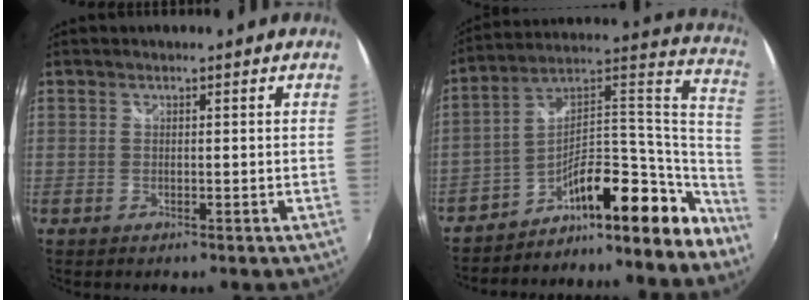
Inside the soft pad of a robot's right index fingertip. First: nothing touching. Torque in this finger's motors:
{"motor_torque": [0.73, -0.73, 0.72, 0.07]}